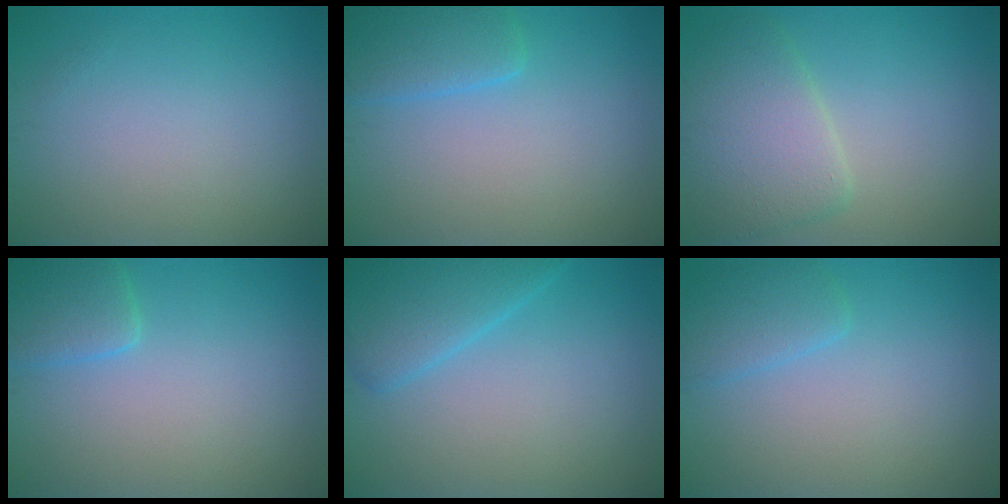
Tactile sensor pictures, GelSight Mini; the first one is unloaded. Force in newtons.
{"total": 3.2, "press": 3.2, "slide": 0.3}
{"total": 5.1, "press": 5.0, "slide": 0.5}
{"total": 2.6, "press": 2.6, "slide": 0.2}
{"total": 4.1, "press": 4.0, "slide": 0.2}
{"total": 2.3, "press": 2.3, "slide": 0.2}